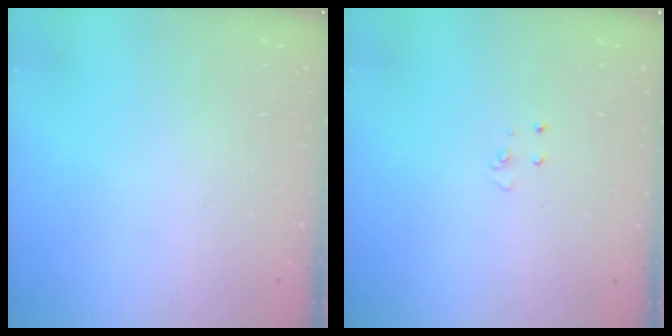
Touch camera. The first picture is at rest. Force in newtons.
{"total": 2.9, "press": 2.9, "slide": 0.2}